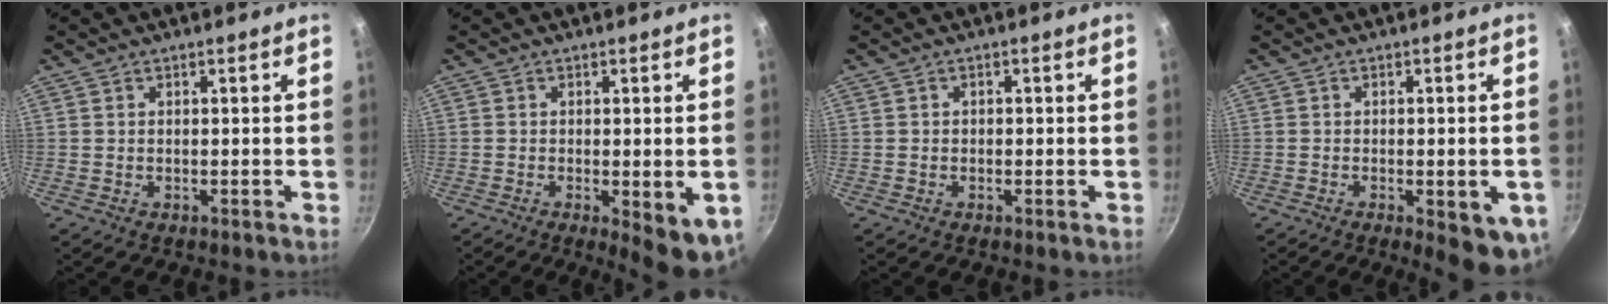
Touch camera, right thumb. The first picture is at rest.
{"total": 8.4, "force": [-2.4, 2.4, 7.7], "torque": [-0.084, -0.008, -0.023]}
{"total": 0.6, "force": [-0.3, 0.6, 0.2], "torque": [-0.004, 0.002, -0.005]}
{"total": 9.3, "force": [-3.3, 3.0, 8.2], "torque": [-0.079, 0.002, -0.038]}